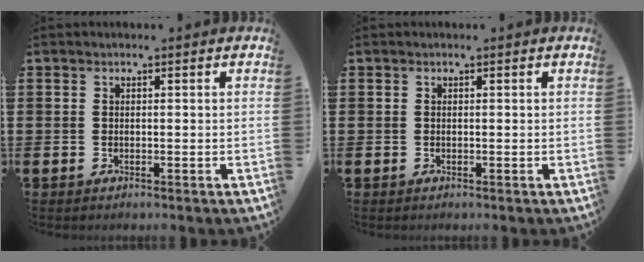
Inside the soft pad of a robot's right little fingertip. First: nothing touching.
{"total": 0.0}